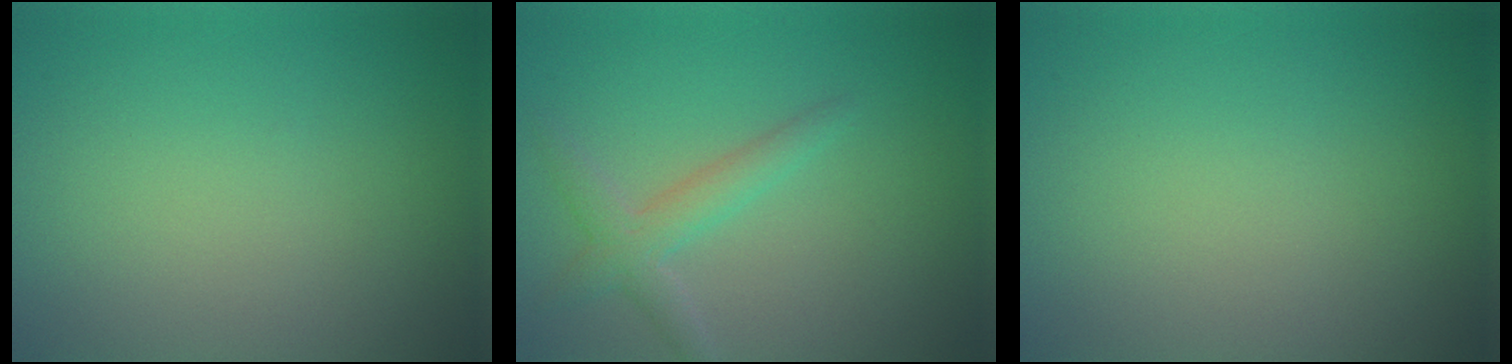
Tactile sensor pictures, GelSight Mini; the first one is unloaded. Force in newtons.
{"total": 2.6, "press": 2.6, "slide": 0.1}
{"total": 0.0}